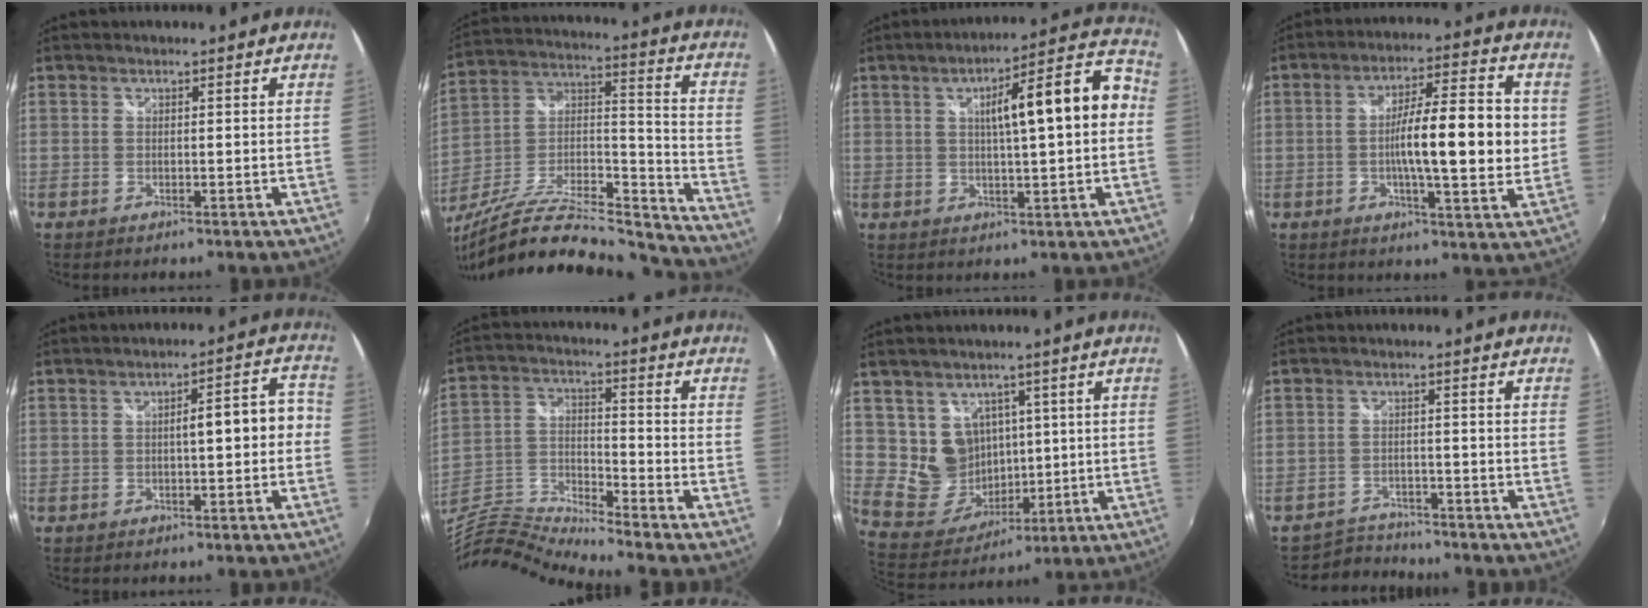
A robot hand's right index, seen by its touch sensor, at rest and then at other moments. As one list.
[{"total": 26.7, "force": [-23.5, 5.2, 11.6], "torque": [-0.193, -0.008, -0.382]}, {"total": 13.6, "force": [1.7, 2.3, 13.3], "torque": [-0.181, 0.038, 0.033]}, {"total": 13.9, "force": [0.0, 2.4, 13.7], "torque": [-0.225, 0.002, -0.002]}, {"total": 6.3, "force": [-1.0, 1.5, 6.0], "torque": [-0.083, 0.023, -0.003]}, {"total": 10.7, "force": [-9.8, 0.2, 4.5], "torque": [-0.106, -0.002, -0.206]}, {"total": 10.2, "force": [3.4, 9.4, 2.3], "torque": [-0.058, 0.004, 0.086]}, {"total": 4.8, "force": [-4.5, 1.4, -0.5], "torque": [-0.004, 0.008, -0.078]}]